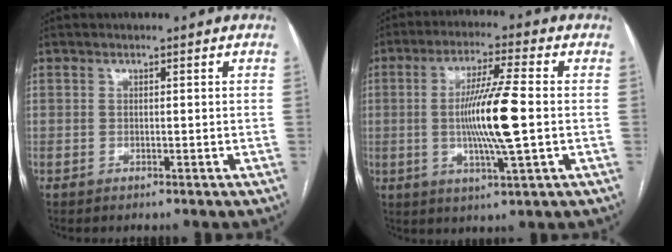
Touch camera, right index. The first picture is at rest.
{"total": 11.3, "force": [-0.6, 0.1, 11.3], "torque": [-0.214, -0.006, -0.014]}